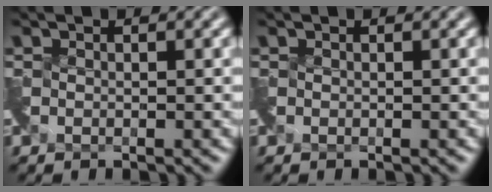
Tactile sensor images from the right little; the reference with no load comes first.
{"total": 0.0}